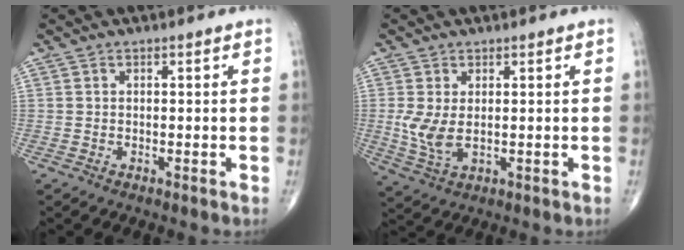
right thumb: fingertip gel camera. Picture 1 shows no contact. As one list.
[{"total": 5.6, "force": [0.3, 2.9, 4.8], "torque": [-0.107, -0.009, 0.015]}]